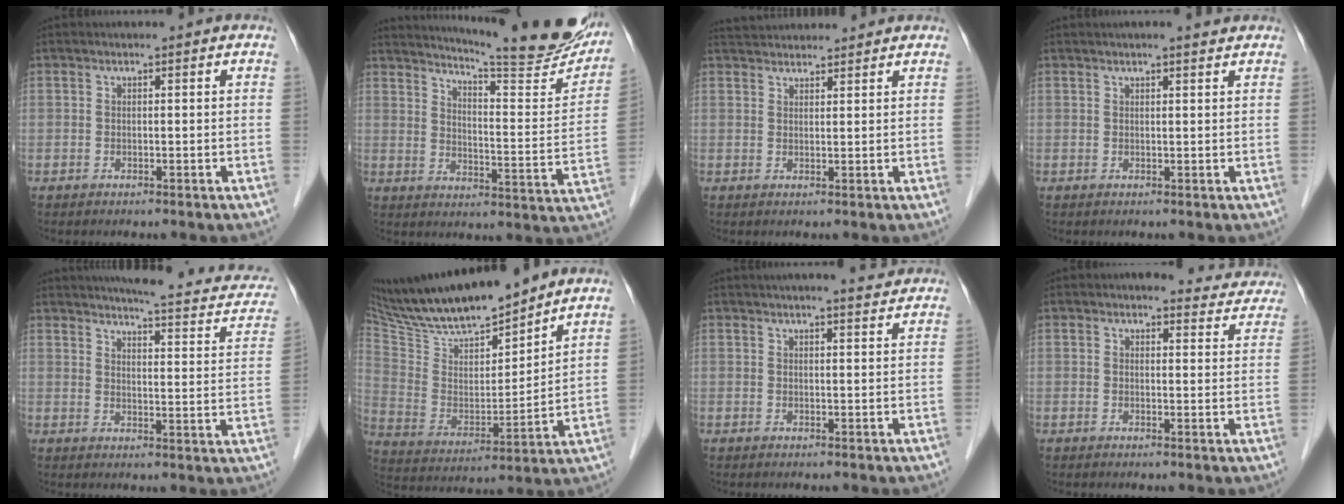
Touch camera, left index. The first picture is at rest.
{"total": 22.6, "force": [20.1, 1.7, 10.2], "torque": [-0.146, -0.069, 0.252]}
{"total": 6.2, "force": [6.0, 1.1, 1.3], "torque": [-0.021, 0.038, 0.093]}
{"total": 2.5, "force": [2.1, 0.2, 1.3], "torque": [-0.018, 0.013, 0.030]}
{"total": 16.4, "force": [14.0, 3.5, 7.8], "torque": [-0.081, -0.014, 0.149]}
{"total": 18.7, "force": [16.4, 2.8, 8.5], "torque": [-0.158, -0.003, 0.303]}
{"total": 3.7, "force": [3.3, 0.2, 1.6], "torque": [-0.024, 0.010, 0.043]}
{"total": 6.6, "force": [6.2, 2.1, 0.8], "torque": [0.006, -0.010, 0.050]}